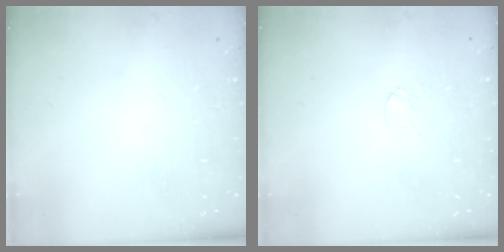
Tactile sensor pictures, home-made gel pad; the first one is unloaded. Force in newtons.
{"total": 3.0, "press": 3.0, "slide": 0.2}